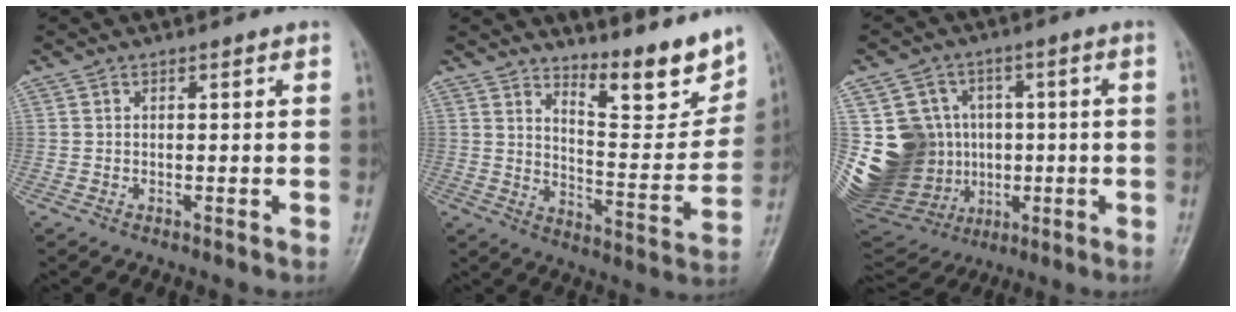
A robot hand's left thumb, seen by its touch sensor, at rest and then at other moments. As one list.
[{"total": 12.9, "force": [10.3, 3.2, 7.0], "torque": [-0.065, -0.085, 0.163]}, {"total": 20.7, "force": [0.3, 18.2, 10.0], "torque": [-0.188, 0.026, 0.038]}]